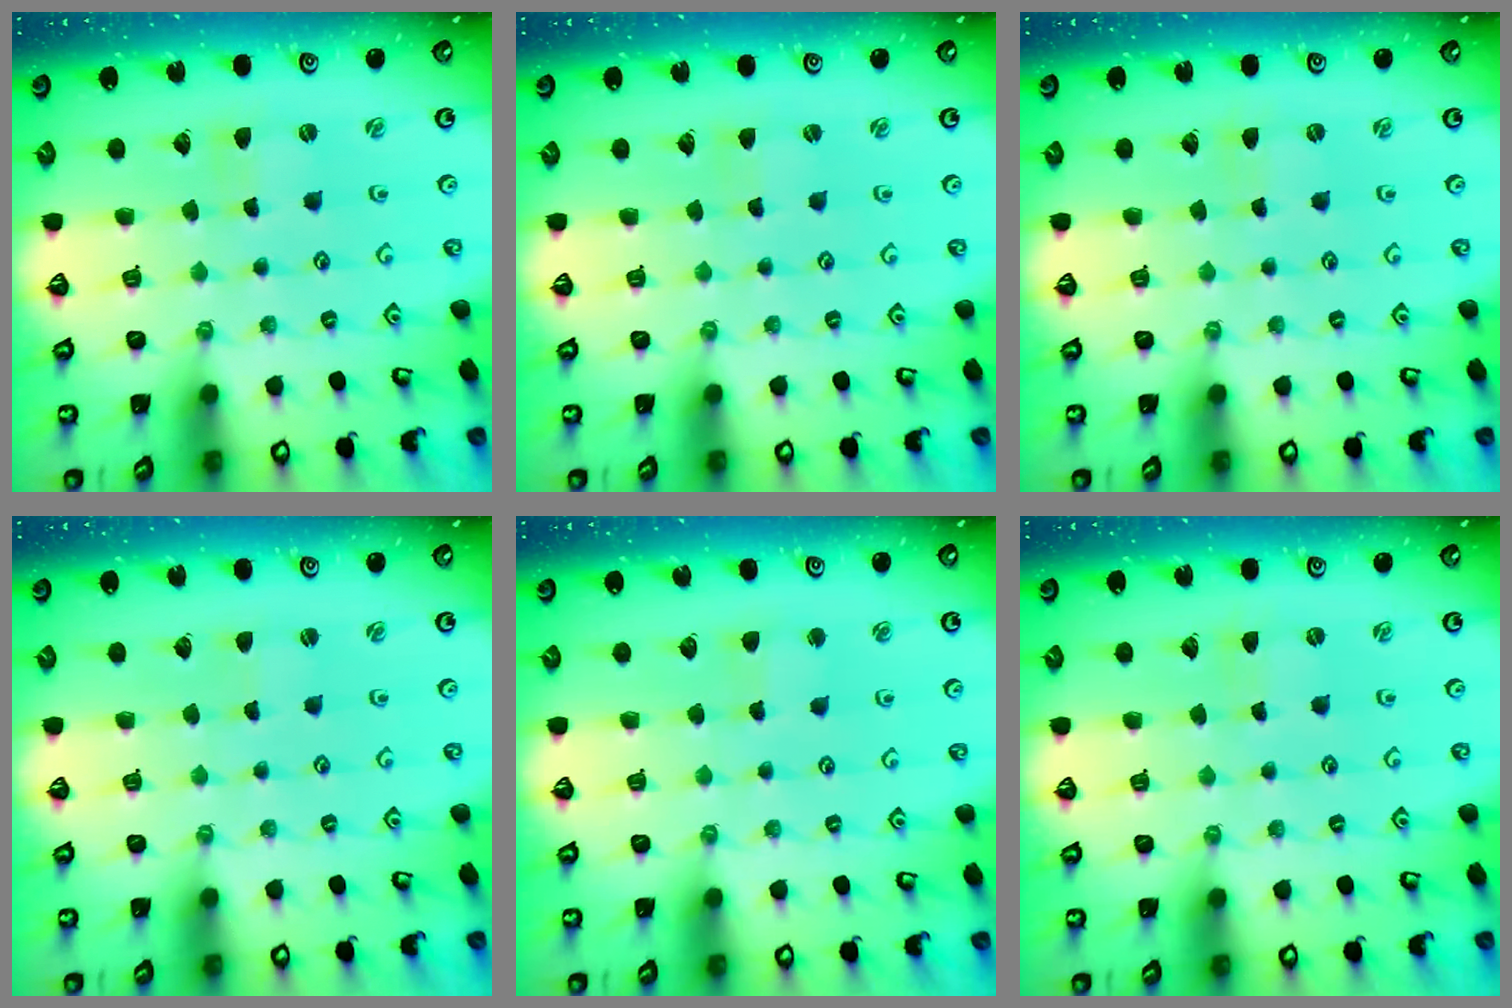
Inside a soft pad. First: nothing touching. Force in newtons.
{"total": 1.0, "press": 1.0, "slide": 0.1}
{"total": 0.0}
{"total": 0.0}
{"total": 2.6, "press": 2.6, "slide": 0.3}
{"total": 0.0}